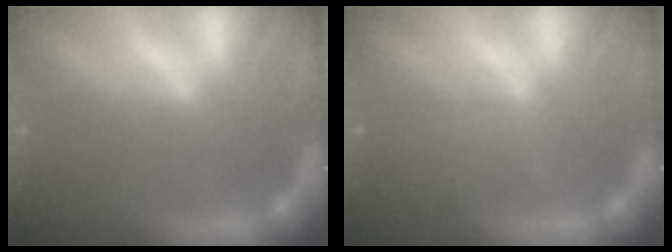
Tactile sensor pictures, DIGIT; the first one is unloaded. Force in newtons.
{"total": 2.4}